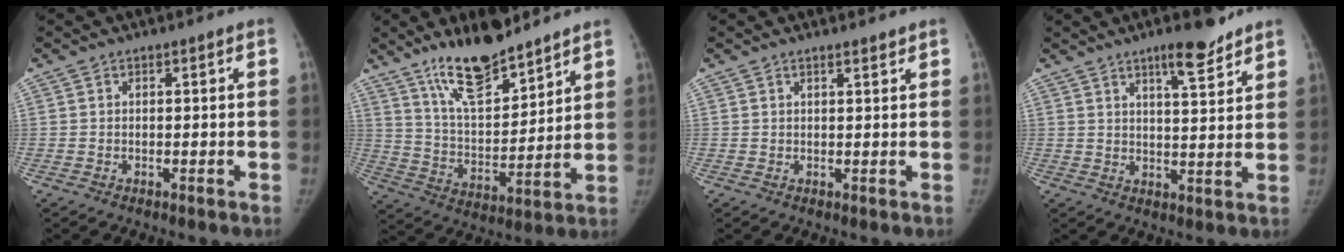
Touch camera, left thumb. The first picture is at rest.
{"total": 15.5, "force": [11.9, 4.7, 8.8], "torque": [-0.119, -0.073, 0.216]}
{"total": 1.3, "force": [1.1, 0.2, 0.7], "torque": [-0.004, -0.006, 0.017]}
{"total": 7.9, "force": [5.6, 1.6, 5.3], "torque": [-0.064, -0.036, 0.084]}